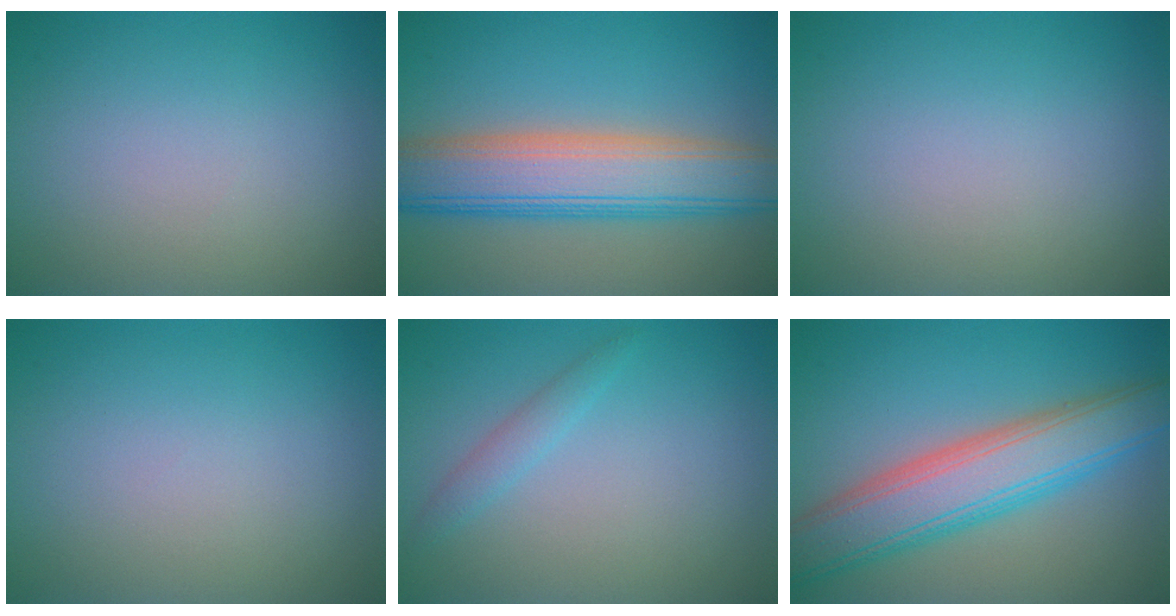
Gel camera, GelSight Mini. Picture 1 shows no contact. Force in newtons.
{"total": 8.8, "press": 8.8, "slide": 0.3}
{"total": 0.0}
{"total": 0.0}
{"total": 1.5, "press": 1.5, "slide": 0.1}
{"total": 8.0, "press": 8.0, "slide": 0.4}